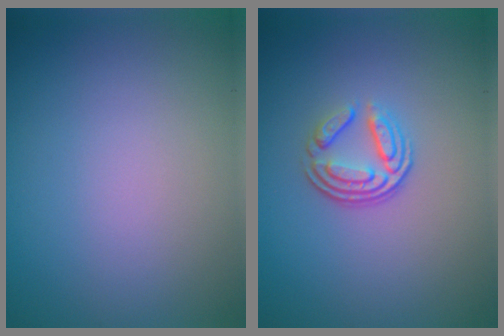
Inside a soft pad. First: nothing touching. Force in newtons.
{"total": 3.7, "press": 2.6, "slide": 2.7}